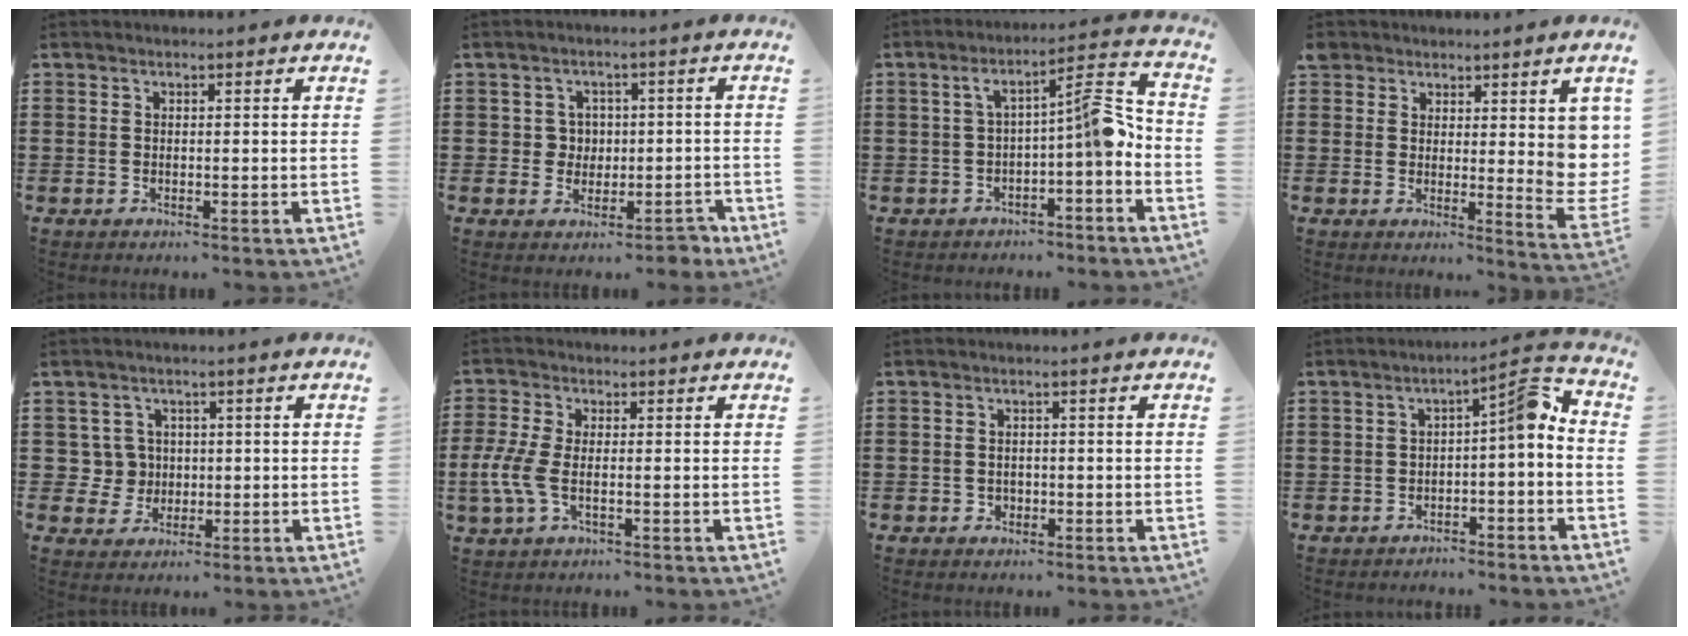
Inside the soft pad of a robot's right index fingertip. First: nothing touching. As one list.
[{"total": 3.1, "force": [-1.0, 2.8, 1.0], "torque": [-0.032, 0.006, -0.025]}, {"total": 7.9, "force": [-1.3, 2.0, 7.5], "torque": [-0.111, 0.001, -0.035]}, {"total": 6.3, "force": [3.8, 3.1, 4.0], "torque": [-0.054, -0.017, 0.071]}, {"total": 4.2, "force": [0.0, 4.1, 0.9], "torque": [-0.038, 0.013, -0.001]}, {"total": 5.1, "force": [-1.4, 2.4, 4.3], "torque": [-0.118, -0.010, -0.035]}, {"total": 1.2, "force": [-0.6, 1.1, 0.1], "torque": [-0.006, 0.003, -0.014]}, {"total": 4.4, "force": [-0.7, 1.0, 4.2], "torque": [-0.062, -0.004, -0.030]}]